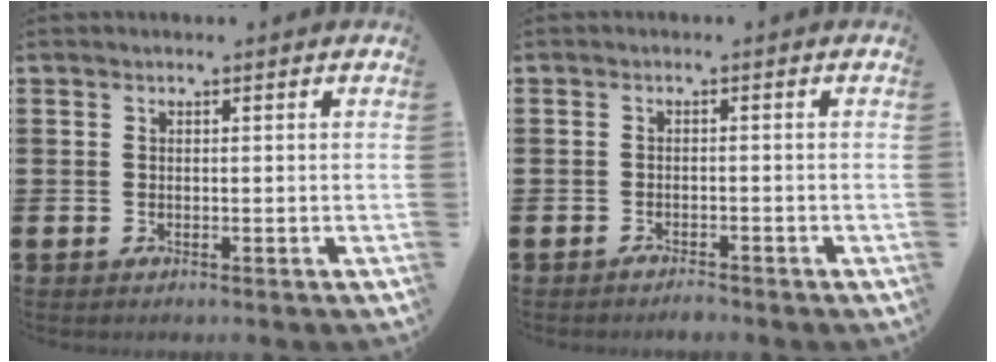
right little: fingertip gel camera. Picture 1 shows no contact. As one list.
[{"total": 1.2, "force": [-1.2, 0.1, 0.0], "torque": [-0.005, 0.002, -0.025]}]